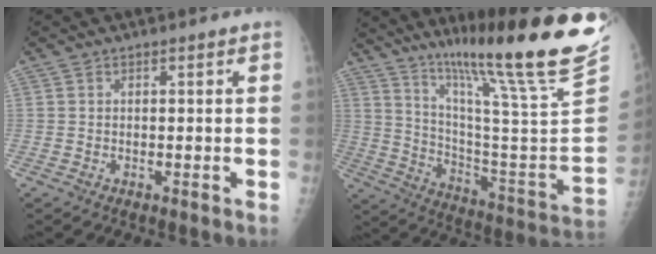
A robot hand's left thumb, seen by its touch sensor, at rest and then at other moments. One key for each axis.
{"total": 30.6, "fx": 22.8, "fy": 1.2, "fz": 20.4, "tx": -0.302, "ty": -0.143, "tz": 0.342}